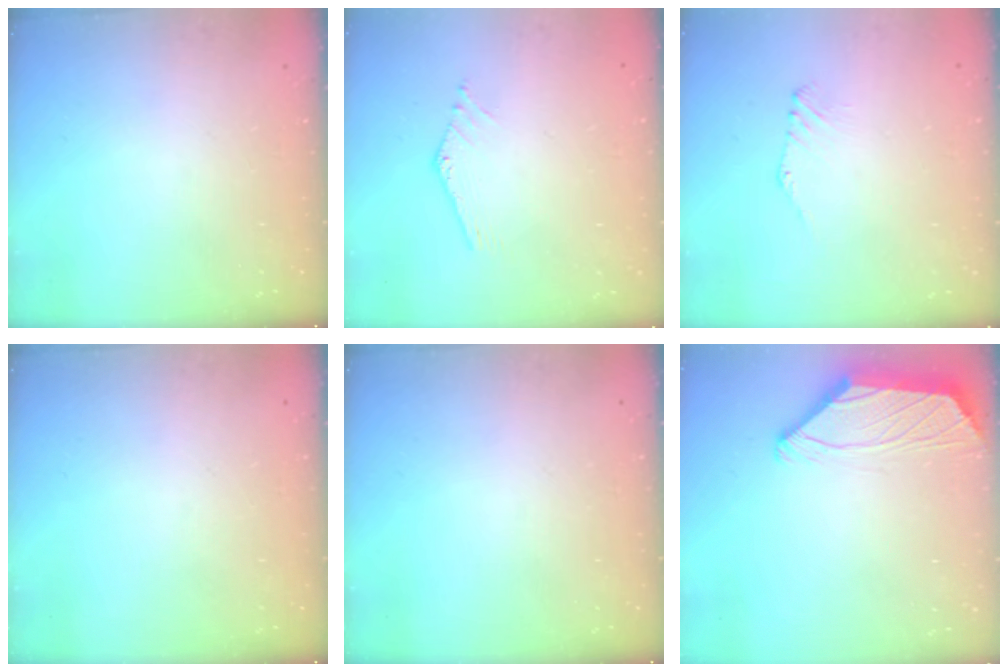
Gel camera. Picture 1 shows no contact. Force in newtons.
{"total": 1.2, "press": 1.2, "slide": 0.1}
{"total": 0.6, "press": 0.5, "slide": 0.3}
{"total": 0.0}
{"total": 0.0}
{"total": 2.0, "press": 1.8, "slide": 0.8}